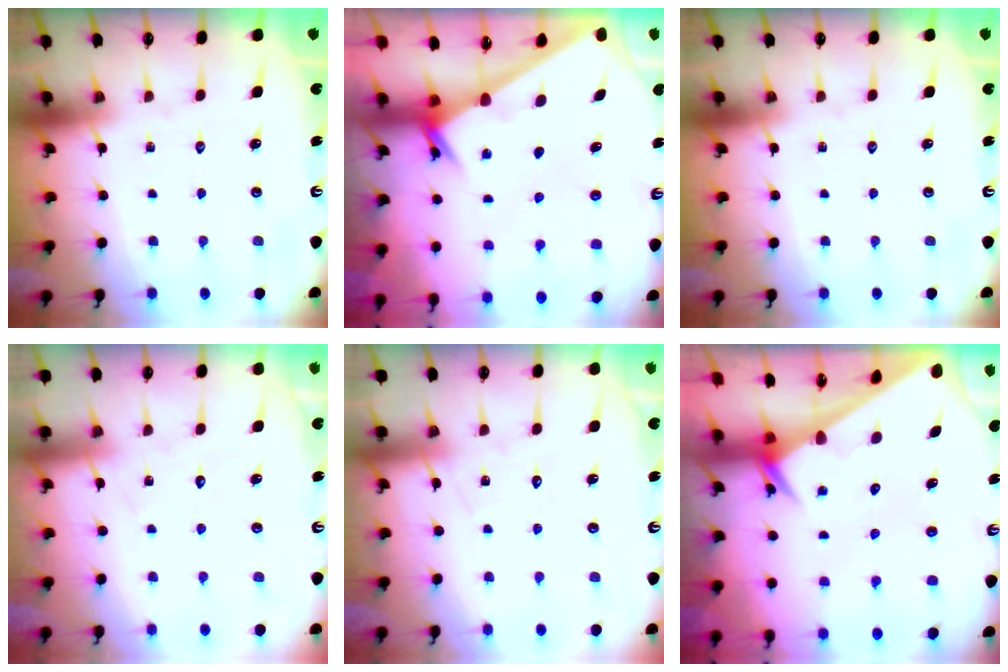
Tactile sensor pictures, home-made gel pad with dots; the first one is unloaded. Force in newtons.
{"total": 2.6, "press": 2.6, "slide": 0.2}
{"total": 0.0}
{"total": 4.3, "press": 4.3, "slide": 0.3}
{"total": 5.1, "press": 5.1, "slide": 0.6}
{"total": 2.4, "press": 2.4, "slide": 0.0}